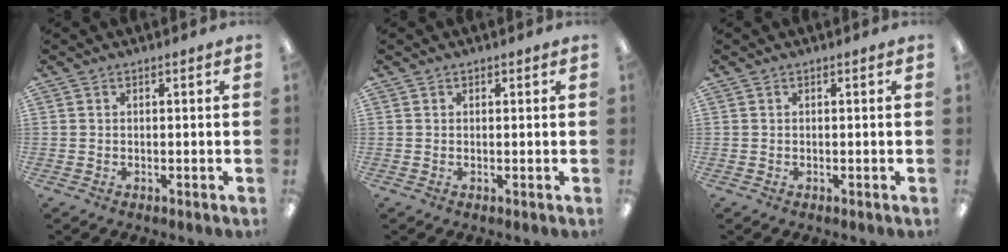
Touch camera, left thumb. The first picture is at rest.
{"total": 0.6, "force": [0.4, 0.5, -0.1], "torque": [0.002, 0.003, 0.006]}
{"total": 0.0}